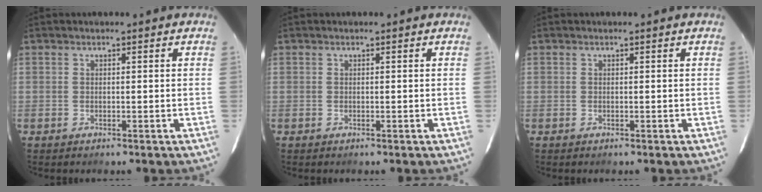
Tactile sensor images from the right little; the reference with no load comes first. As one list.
[{"total": 0.0}, {"total": 0.0}]